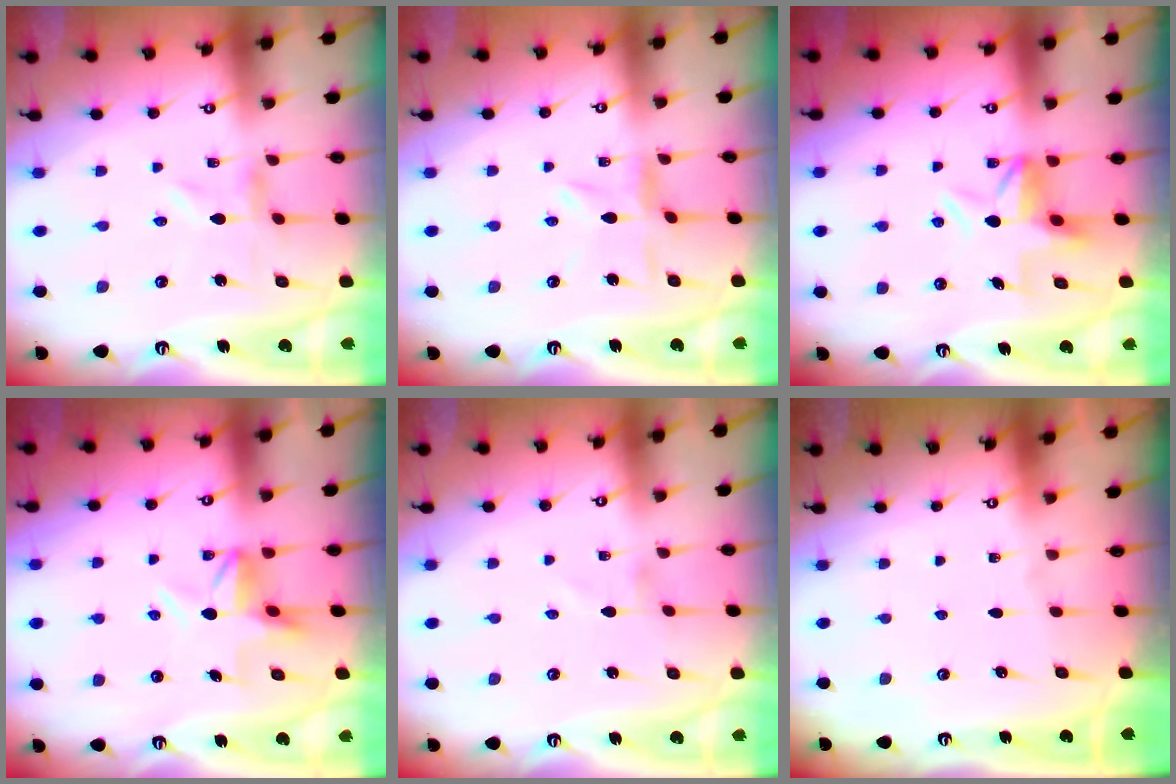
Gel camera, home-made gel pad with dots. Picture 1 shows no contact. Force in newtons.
{"total": 3.6, "press": 3.6, "slide": 0.4}
{"total": 6.3, "press": 6.3, "slide": 0.3}
{"total": 5.4, "press": 5.4, "slide": 0.3}
{"total": 0.7, "press": 0.6, "slide": 0.1}
{"total": 0.0}